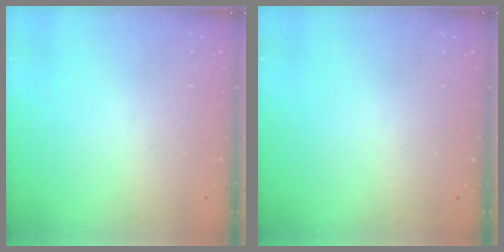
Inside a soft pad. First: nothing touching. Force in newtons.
{"total": 0.0}